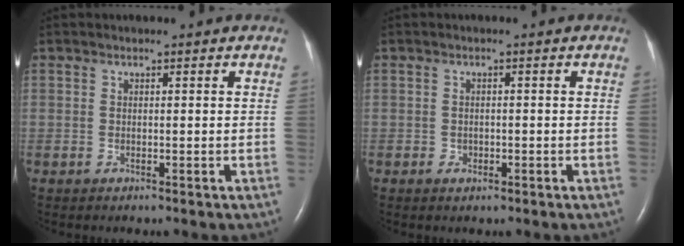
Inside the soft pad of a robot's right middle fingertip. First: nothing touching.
{"total": 1.1, "force": [-0.5, 0.8, 0.5], "torque": [-0.009, 0.002, -0.004]}